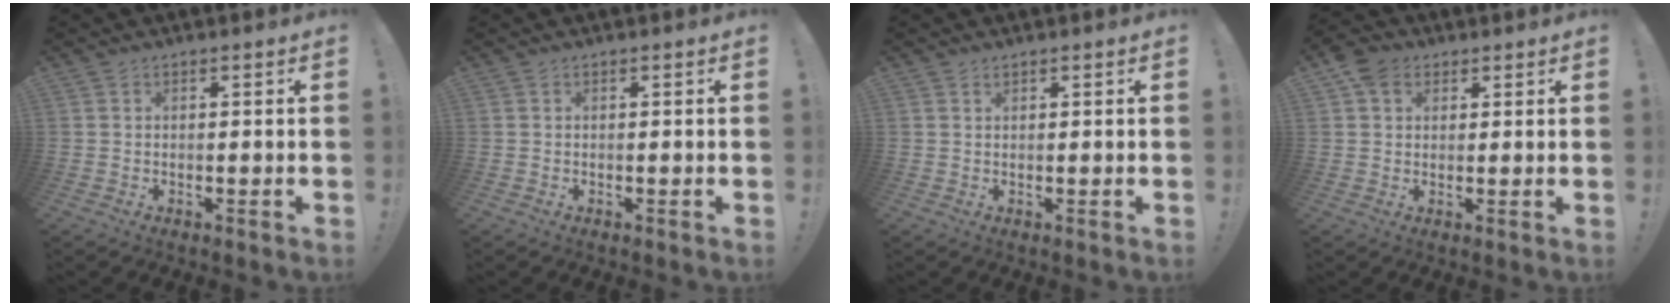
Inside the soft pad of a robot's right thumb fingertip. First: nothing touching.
{"total": 0.0}
{"total": 0.6, "force": [0.5, 0.2, 0.2], "torque": [-0.002, -0.001, 0.010]}
{"total": 6.0, "force": [2.6, 4.6, 2.7], "torque": [-0.051, 0.003, 0.054]}